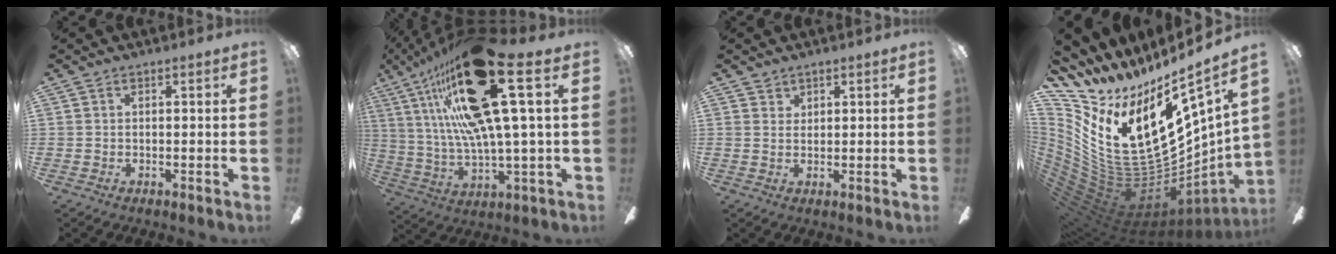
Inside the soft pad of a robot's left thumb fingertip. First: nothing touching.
{"total": 28.5, "force": [12.1, 7.4, 24.7], "torque": [-0.461, -0.049, 0.190]}
{"total": 1.5, "force": [1.3, 0.8, 0.1], "torque": [-0.002, -0.001, 0.025]}
{"total": 24.9, "force": [5.3, 11.7, 21.3], "torque": [-0.417, -0.108, 0.148]}